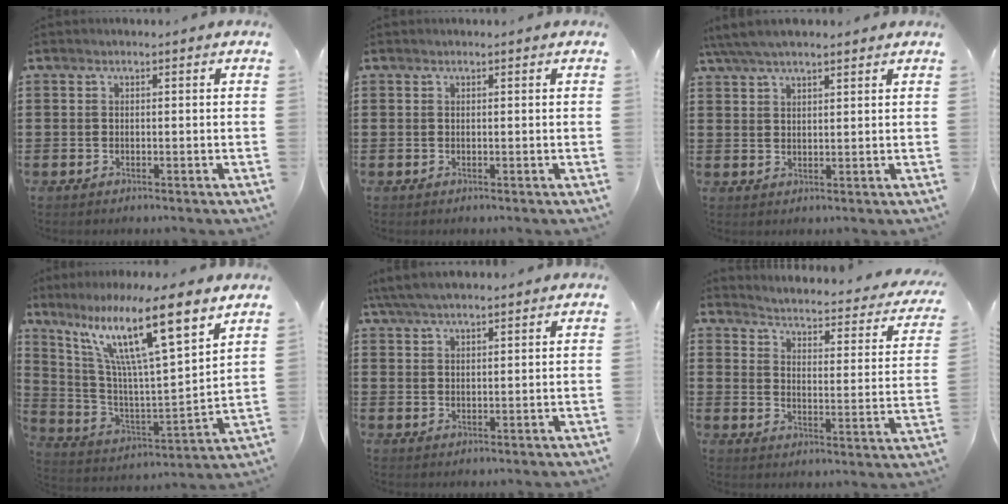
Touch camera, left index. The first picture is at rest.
{"total": 0.0}
{"total": 4.6, "force": [3.6, 1.0, 2.6], "torque": [-0.058, 0.002, 0.067]}
{"total": 14.5, "force": [9.3, 1.3, 11.0], "torque": [-0.230, -0.046, 0.146]}
{"total": 4.5, "force": [3.8, 0.9, 2.2], "torque": [-0.053, 0.001, 0.072]}
{"total": 2.5, "force": [2.4, -0.3, 0.8], "torque": [-0.036, -0.032, 0.029]}